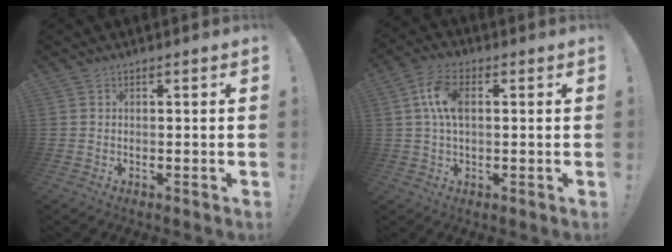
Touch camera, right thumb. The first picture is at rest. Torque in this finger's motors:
{"motor_torque": [0.72, 0.85, 0.93, -0.35, 0.45]}